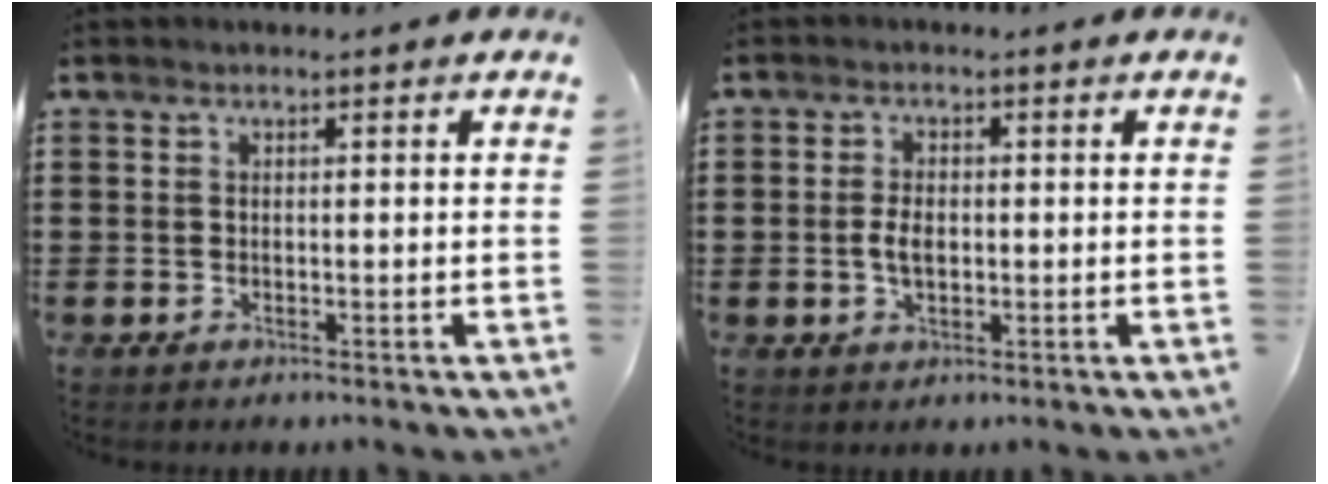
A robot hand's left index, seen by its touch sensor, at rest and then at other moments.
{"total": 3.2, "force": [-0.3, 1.7, 2.8], "torque": [-0.061, 0.002, -0.009]}